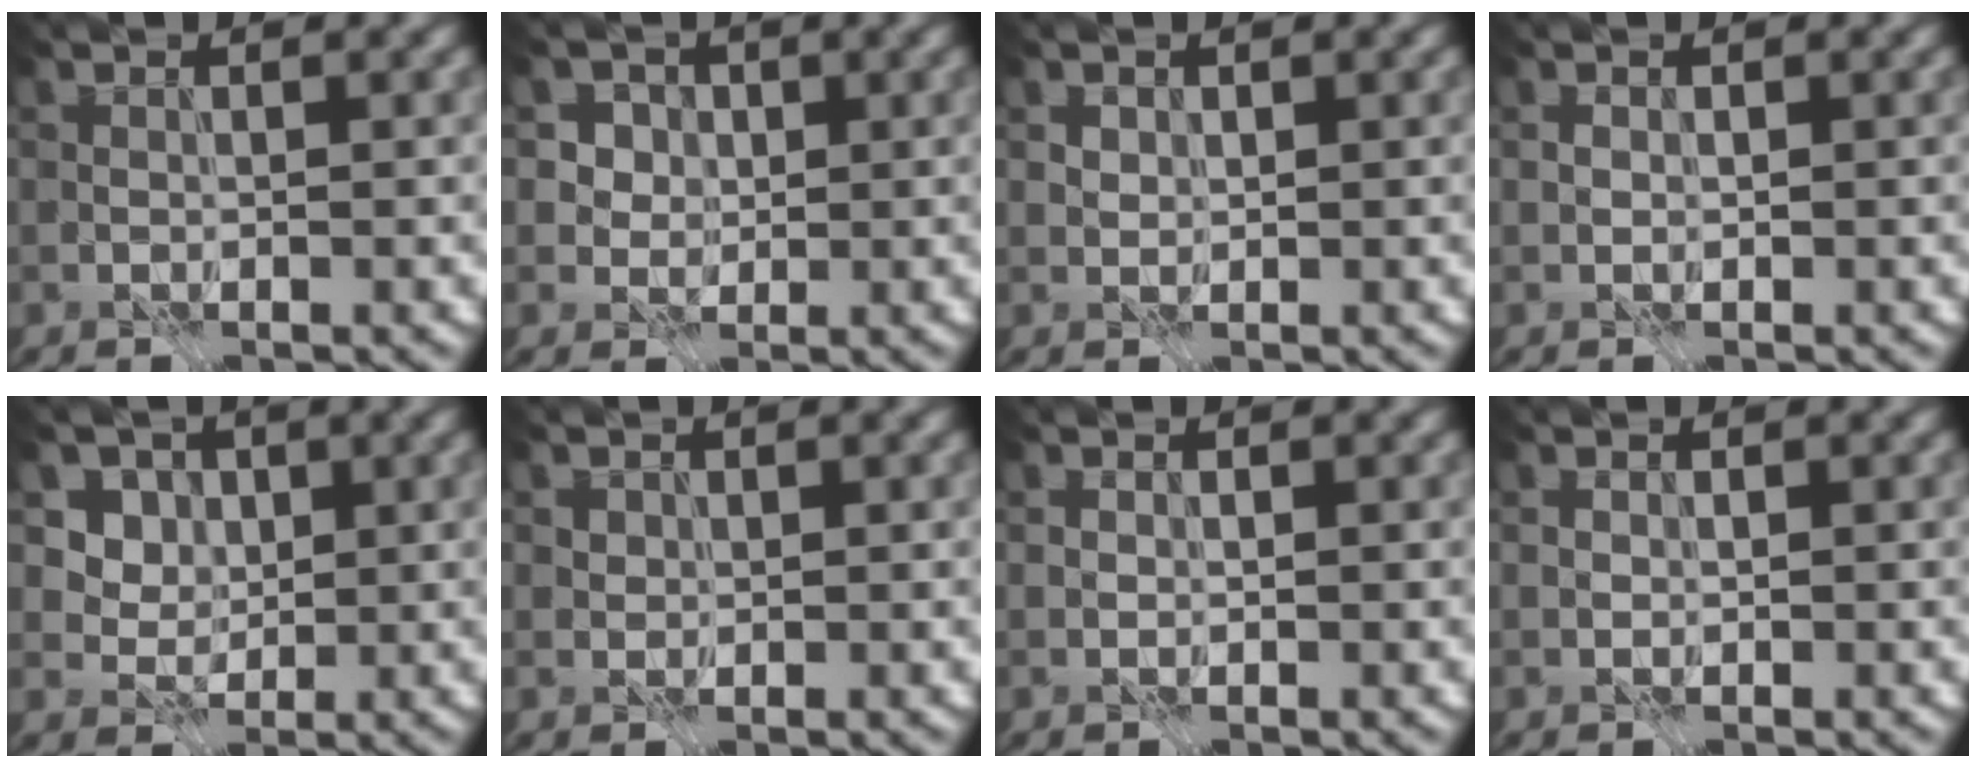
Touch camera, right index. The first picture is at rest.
{"total": 3.8, "force": [2.0, 3.1, 1.1], "torque": [-0.001, 0.013, 0.016]}
{"total": 1.2, "force": [0.8, 0.8, 0.2], "torque": [0.000, 0.002, 0.008]}
{"total": 0.0}
{"total": 6.6, "force": [3.6, 4.9, 2.5], "torque": [-0.046, -0.003, 0.053]}
{"total": 1.1, "force": [0.6, 0.9, 0.2], "torque": [0.007, 0.003, 0.003]}
{"total": 0.0}
{"total": 0.0}